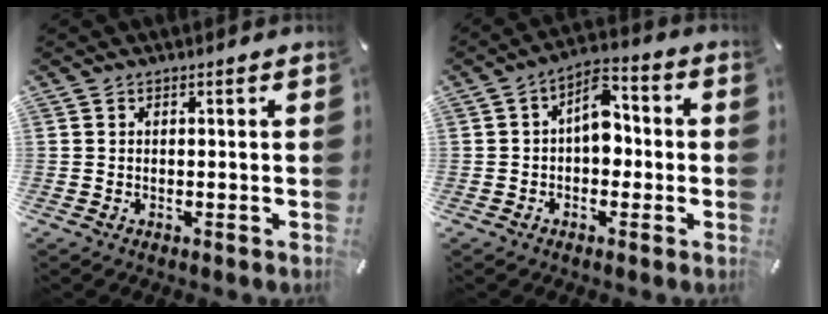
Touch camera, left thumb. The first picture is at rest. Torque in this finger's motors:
{"motor_torque": [0.58, 1.45, 0.64, -0.27, 0.27]}